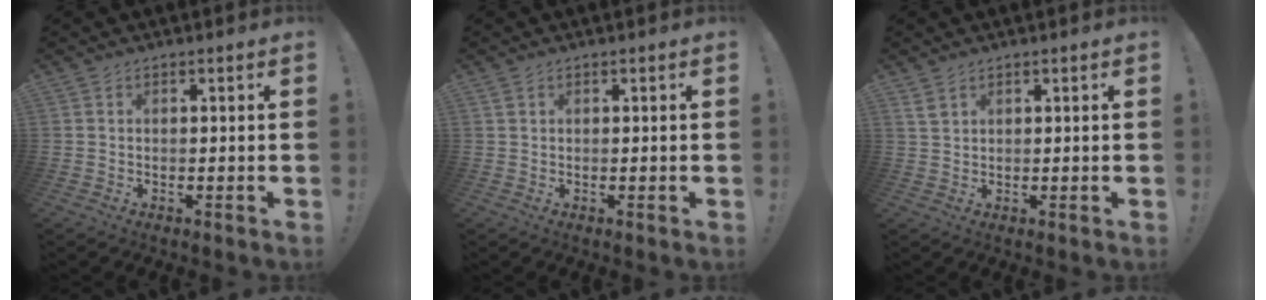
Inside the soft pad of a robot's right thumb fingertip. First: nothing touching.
{"total": 0.8, "force": [0.4, 0.4, 0.5], "torque": [-0.010, 0.001, 0.008]}
{"total": 2.7, "force": [1.8, 1.2, 1.6], "torque": [-0.032, -0.005, 0.034]}